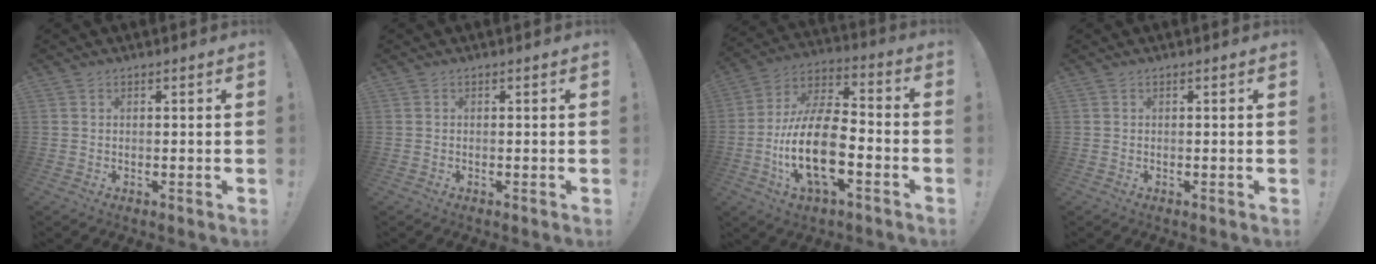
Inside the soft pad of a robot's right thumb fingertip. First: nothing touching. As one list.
[{"total": 0.0}, {"total": 20.5, "force": [-5.8, 9.9, 17.0], "torque": [-0.340, 0.022, -0.097]}, {"total": 0.0}]